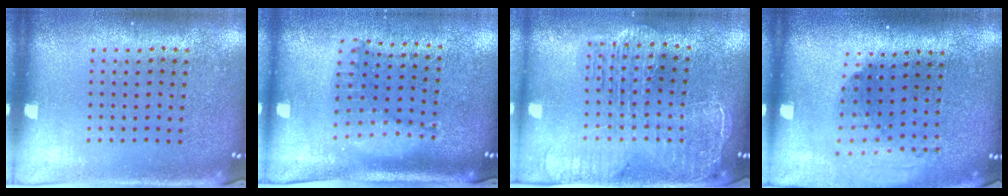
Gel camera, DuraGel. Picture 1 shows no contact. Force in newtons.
{"total": 1.2, "press": 1.2, "slide": 0.2}
{"total": 2.3, "press": 2.0, "slide": 1.1}
{"total": 2.0, "press": 1.5, "slide": 1.3}